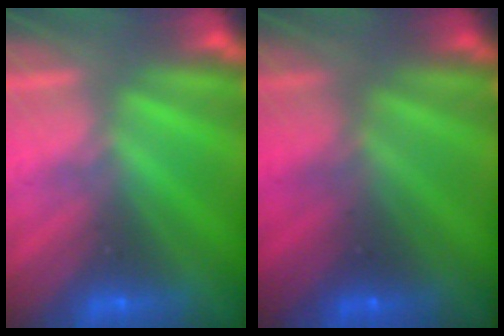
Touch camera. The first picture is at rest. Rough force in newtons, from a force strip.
{"total": 1.8}